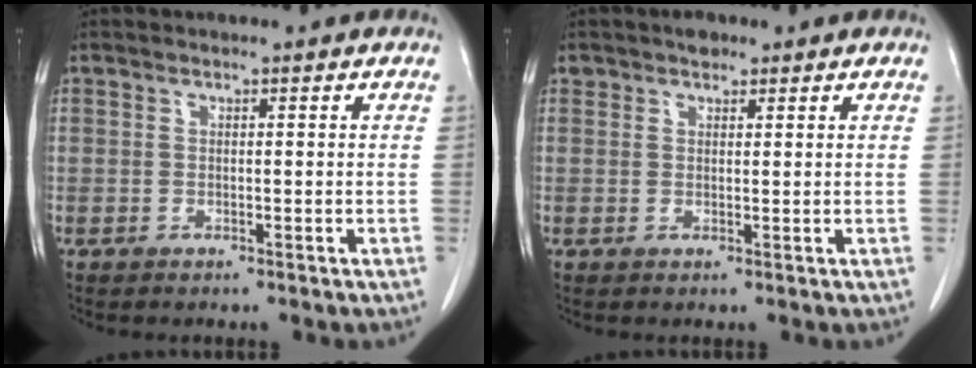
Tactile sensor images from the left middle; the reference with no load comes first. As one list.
[{"total": 1.8, "force": [1.3, 1.0, 0.5], "torque": [-0.011, 0.006, 0.019]}]